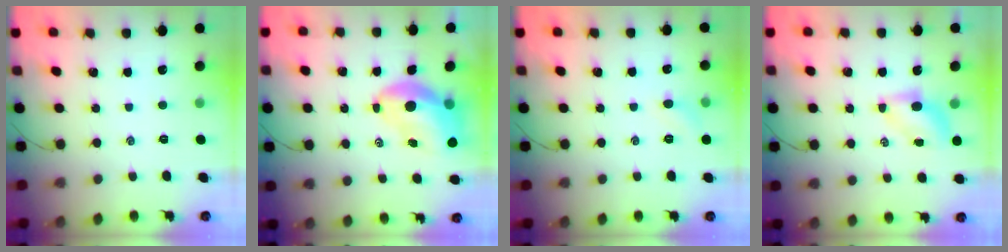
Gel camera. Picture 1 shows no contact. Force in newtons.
{"total": 9.2, "press": 8.8, "slide": 2.6}
{"total": 4.4, "press": 4.1, "slide": 1.4}
{"total": 4.7, "press": 4.6, "slide": 0.6}